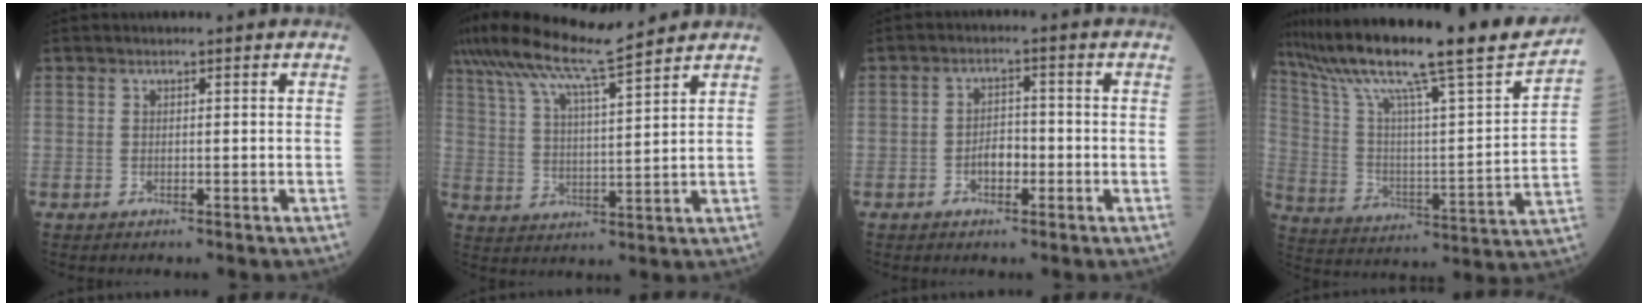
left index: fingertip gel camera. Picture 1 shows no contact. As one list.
[{"total": 13.0, "force": [11.1, -0.3, 6.7], "torque": [-0.132, 0.021, 0.191]}, {"total": 3.2, "force": [-1.3, 1.8, 2.4], "torque": [-0.041, 0.008, -0.024]}, {"total": 25.6, "force": [21.2, 0.6, 14.3], "torque": [-0.255, -0.023, 0.323]}]